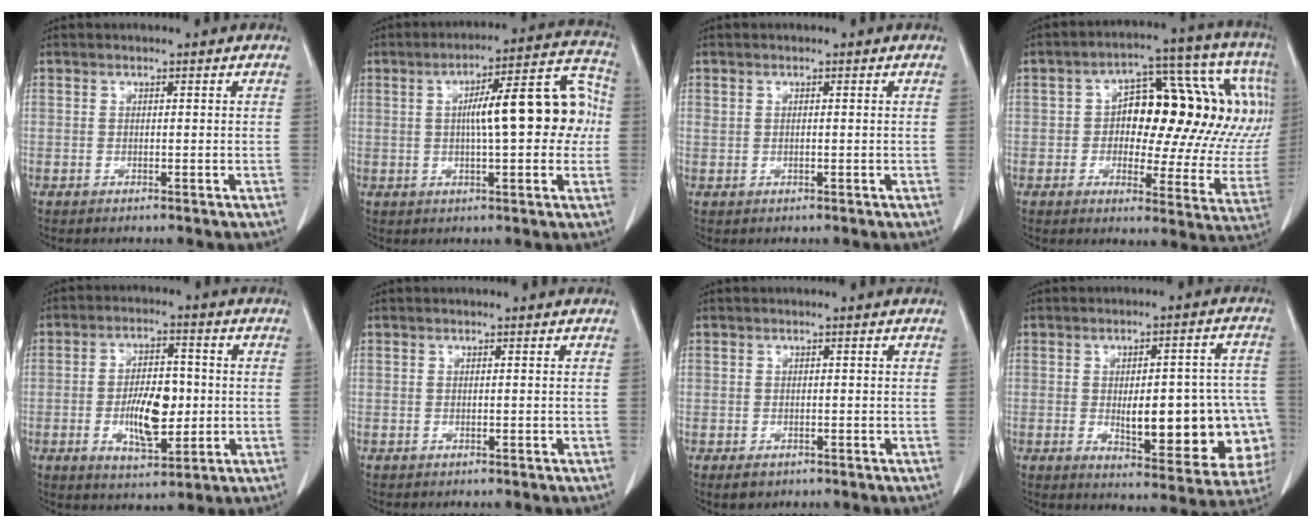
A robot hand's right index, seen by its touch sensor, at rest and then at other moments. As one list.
[{"total": 14.5, "force": [1.0, 3.6, 14.0], "torque": [-0.188, 0.047, 0.013]}, {"total": 0.6, "force": [0.1, 0.4, 0.4], "torque": [-0.011, 0.007, 0.005]}, {"total": 21.7, "force": [3.4, 9.3, 19.3], "torque": [-0.217, 0.053, 0.046]}, {"total": 9.3, "force": [-1.3, 4.0, 8.3], "torque": [-0.149, 0.004, -0.018]}, {"total": 0.0}, {"total": 1.8, "force": [-0.8, 1.5, 0.6], "torque": [-0.004, 0.001, -0.006]}, {"total": 19.1, "force": [-2.8, 6.8, 17.6], "torque": [-0.157, 0.029, -0.007]}]